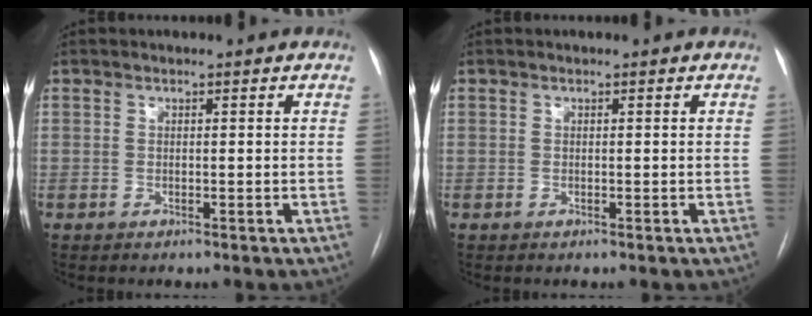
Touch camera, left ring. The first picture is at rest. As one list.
[{"total": 0.0}]